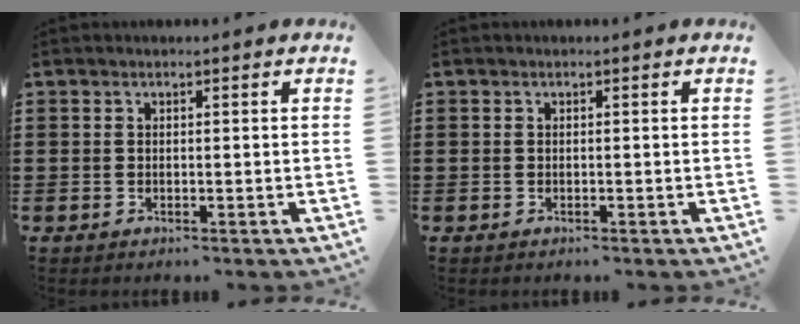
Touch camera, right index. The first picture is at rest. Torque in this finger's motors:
{"motor_torque": [0.35, 0.20, 0.02, 0.03]}